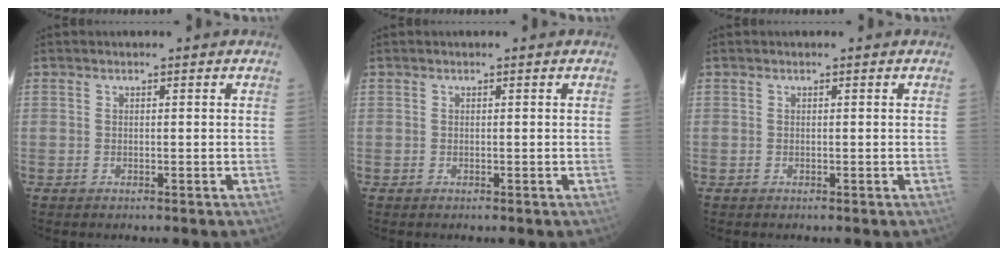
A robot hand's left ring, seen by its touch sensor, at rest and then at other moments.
{"total": 0.0}
{"total": 0.0}